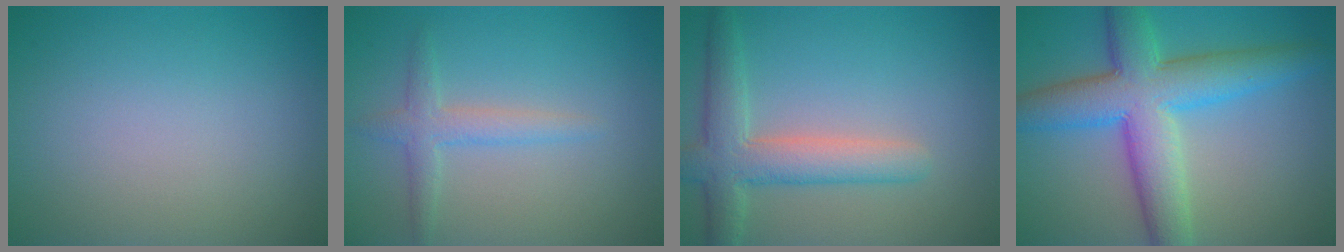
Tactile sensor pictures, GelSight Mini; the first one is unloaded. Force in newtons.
{"total": 2.2, "press": 2.2, "slide": 0.0}
{"total": 5.0, "press": 4.9, "slide": 0.4}
{"total": 8.8, "press": 8.8, "slide": 0.1}